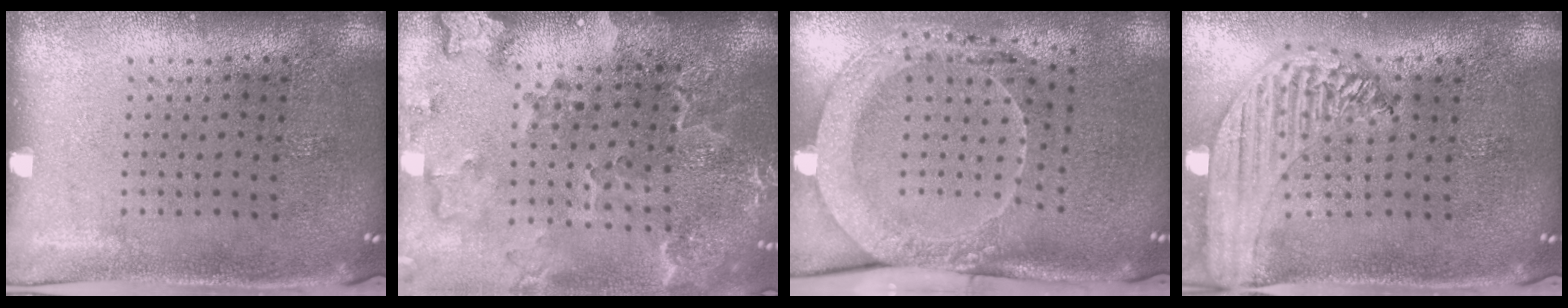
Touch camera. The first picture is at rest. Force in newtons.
{"total": 2.9, "press": 2.3, "slide": 1.8}
{"total": 2.1, "press": 2.0, "slide": 0.5}
{"total": 2.0, "press": 1.9, "slide": 0.7}